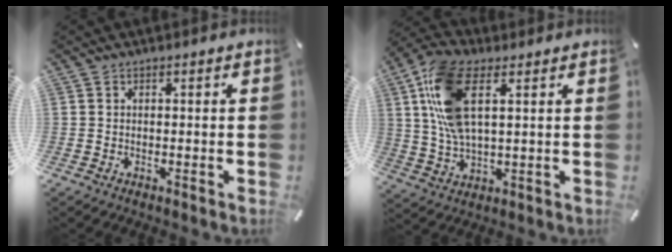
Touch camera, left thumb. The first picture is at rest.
{"total": 14.0, "force": [4.9, 6.8, 11.2], "torque": [-0.253, -0.005, 0.092]}